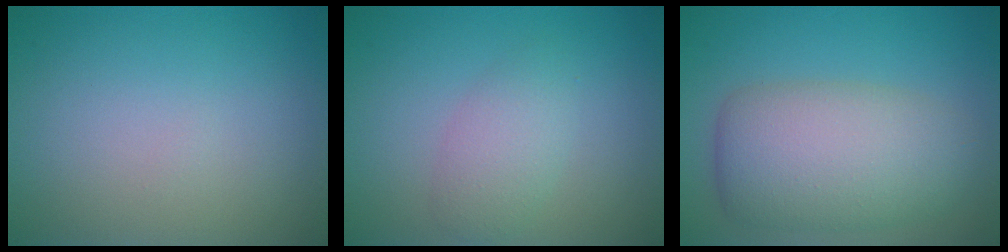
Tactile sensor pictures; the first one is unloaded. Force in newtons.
{"total": 2.6, "press": 2.6, "slide": 0.2}
{"total": 7.5, "press": 7.4, "slide": 0.6}